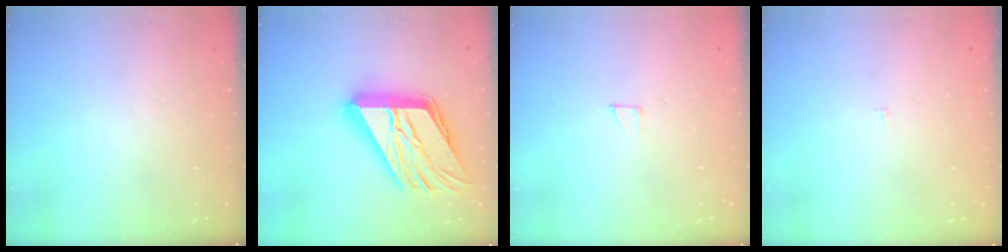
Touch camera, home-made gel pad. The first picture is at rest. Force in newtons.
{"total": 28.7, "press": 28.6, "slide": 3.0}
{"total": 2.0, "press": 2.0, "slide": 0.0}
{"total": 2.2, "press": 2.2, "slide": 0.2}